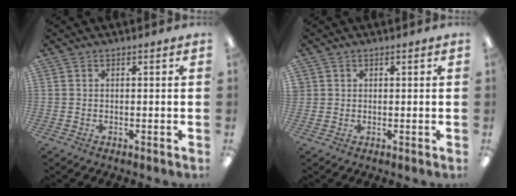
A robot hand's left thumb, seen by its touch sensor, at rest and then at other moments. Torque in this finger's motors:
{"motor_torque": [-0.12, 0.04, 0.18, -0.17, -0.02]}